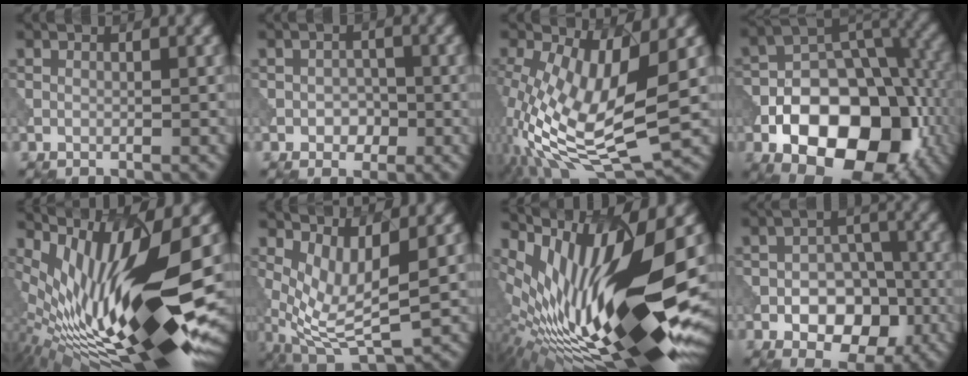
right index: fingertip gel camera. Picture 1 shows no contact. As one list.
[{"total": 1.9, "force": [-0.6, 1.5, 1.0], "torque": [-0.012, -0.002, -0.011]}, {"total": 11.3, "force": [-1.5, 4.4, 10.3], "torque": [-0.215, -0.027, -0.024]}, {"total": 16.0, "force": [-6.1, 9.8, 11.0], "torque": [-0.144, -0.016, -0.107]}, {"total": 16.3, "force": [-0.2, 4.6, 15.6], "torque": [-0.296, -0.011, 0.007]}, {"total": 5.3, "force": [1.1, 1.9, 4.8], "torque": [-0.104, -0.017, 0.031]}, {"total": 17.2, "force": [1.9, 5.4, 16.2], "torque": [-0.302, -0.013, 0.046]}, {"total": 7.7, "force": [-2.7, 5.1, 5.1], "torque": [-0.039, 0.003, -0.056]}]